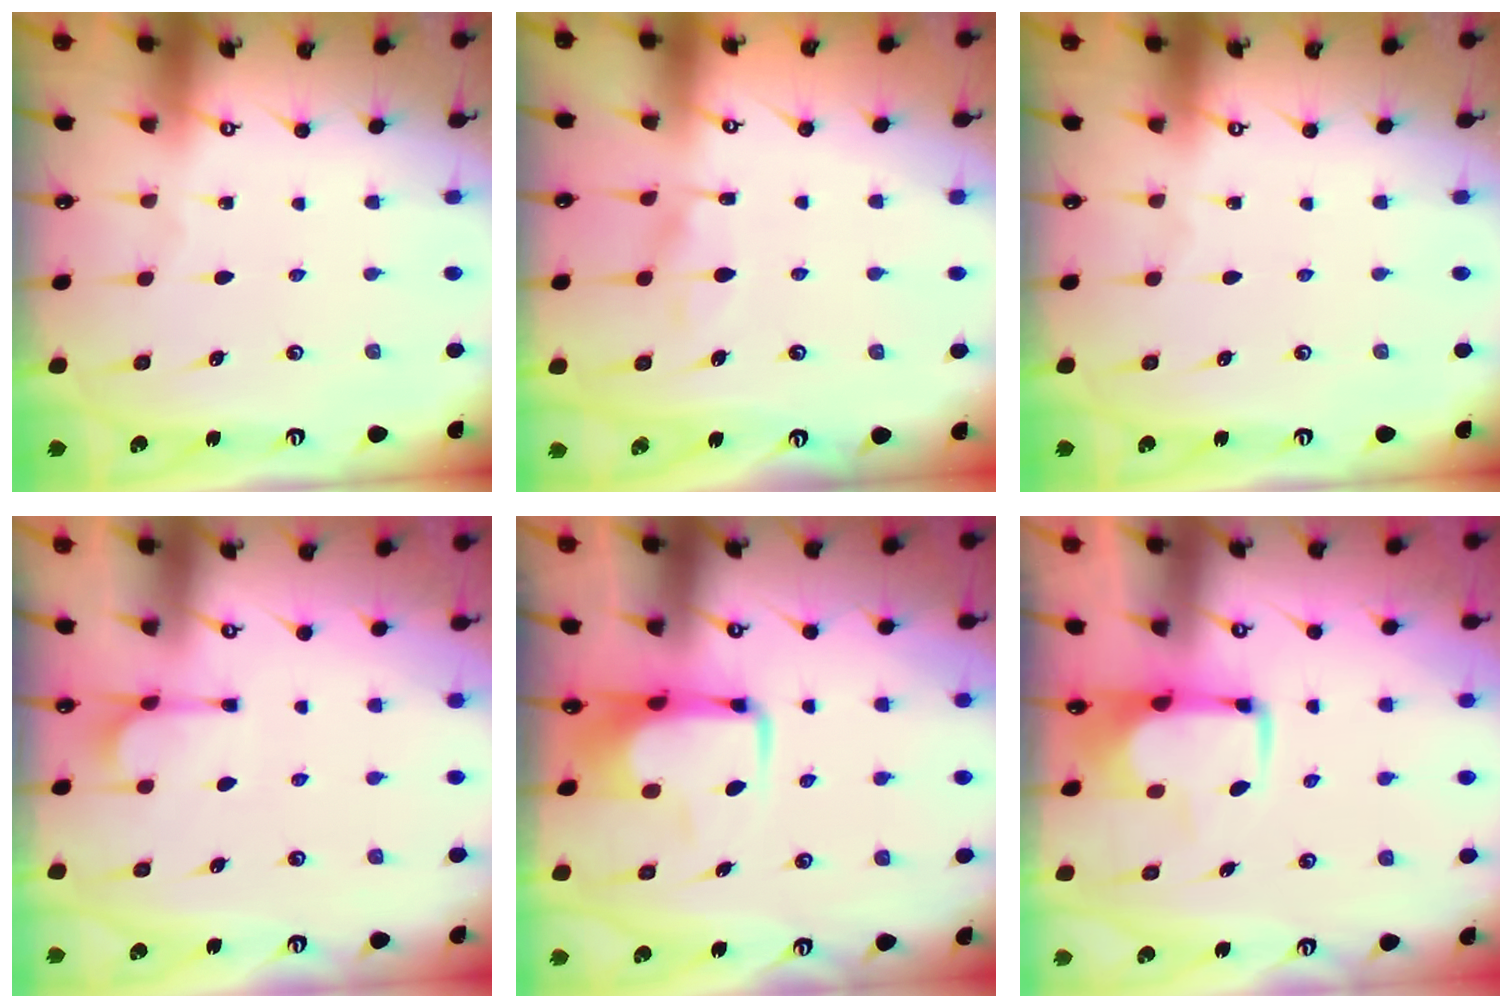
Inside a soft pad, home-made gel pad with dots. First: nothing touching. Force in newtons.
{"total": 6.7, "press": 6.7, "slide": 0.4}
{"total": 0.0}
{"total": 1.4, "press": 0.8, "slide": 1.2}
{"total": 7.0, "press": 6.8, "slide": 1.6}
{"total": 1.5, "press": 1.4, "slide": 0.4}